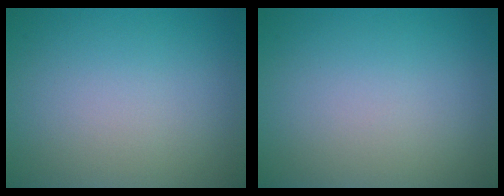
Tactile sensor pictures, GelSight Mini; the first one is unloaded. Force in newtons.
{"total": 0.0}